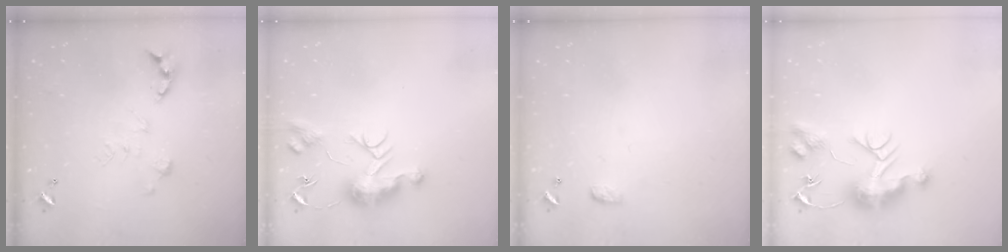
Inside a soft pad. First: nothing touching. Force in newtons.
{"total": 10.1, "press": 10.0, "slide": 0.8}
{"total": 3.4, "press": 3.4, "slide": 0.5}
{"total": 10.9, "press": 10.9, "slide": 0.9}